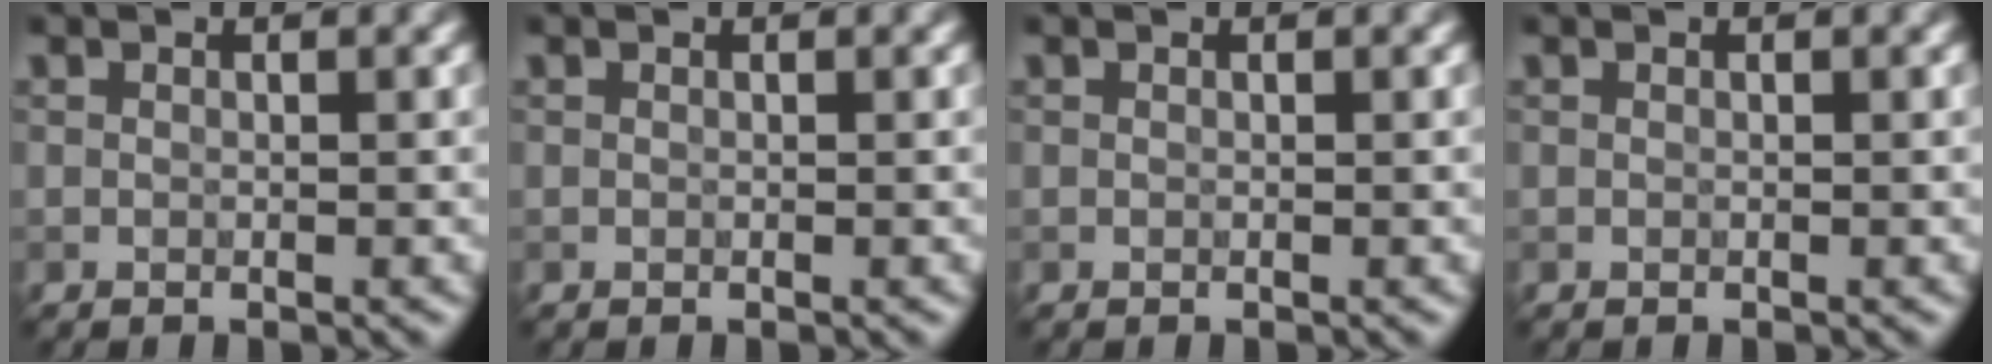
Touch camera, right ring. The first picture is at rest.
{"total": 0.0}
{"total": 0.0}
{"total": 0.0}